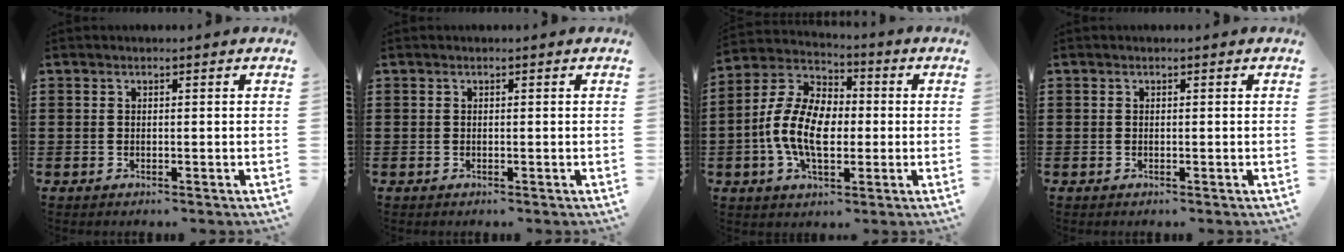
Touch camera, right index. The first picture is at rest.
{"total": 0.0}
{"total": 10.6, "force": [-1.7, 6.6, 8.1], "torque": [-0.197, 0.006, -0.036]}
{"total": 0.0}